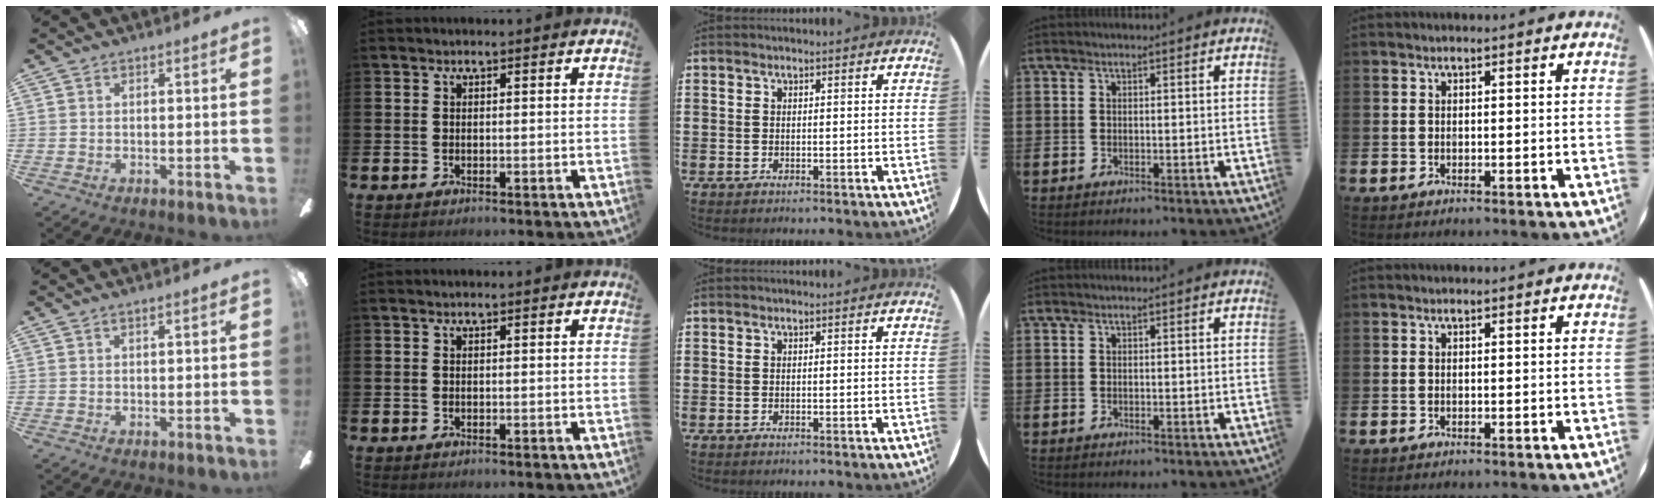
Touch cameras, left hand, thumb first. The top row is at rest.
{"thumb": {"total": 0.5, "force": [0.3, 0.1, 0.4], "torque": [-0.009, 0.000, 0.005]}}